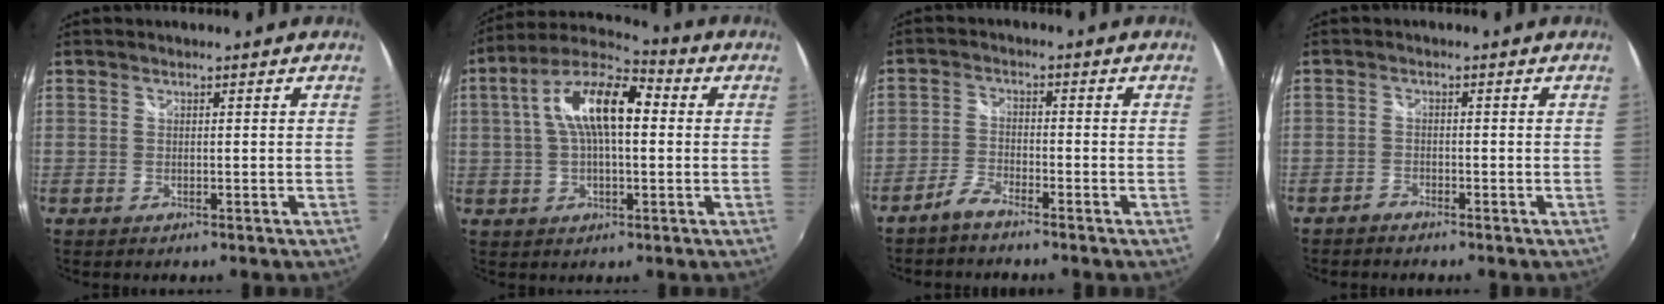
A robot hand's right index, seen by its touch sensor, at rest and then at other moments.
{"total": 13.7, "force": [2.0, 5.6, 12.3], "torque": [-0.228, 0.027, 0.026]}
{"total": 3.3, "force": [-2.9, 0.8, 1.4], "torque": [-0.043, 0.004, -0.061]}
{"total": 1.5, "force": [-1.5, 0.5, 0.0], "torque": [-0.009, 0.000, -0.031]}